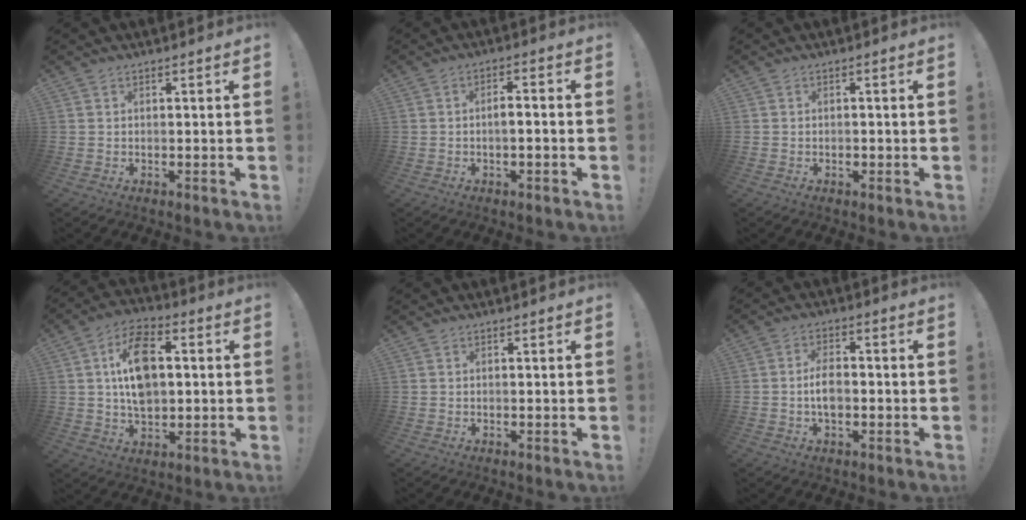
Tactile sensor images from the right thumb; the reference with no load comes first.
{"total": 3.3, "force": [-1.2, 0.7, 3.0], "torque": [-0.052, 0.002, -0.023]}
{"total": 0.9, "force": [-0.7, 0.5, 0.3], "torque": [-0.006, 0.002, -0.012]}
{"total": 14.7, "force": [1.7, 9.5, 11.1], "torque": [-0.184, 0.012, 0.031]}
{"total": 0.0}
{"total": 5.8, "force": [-1.2, 3.3, 4.6], "torque": [-0.072, 0.006, -0.024]}